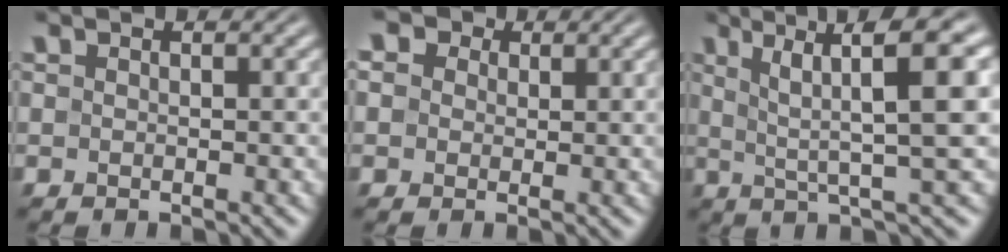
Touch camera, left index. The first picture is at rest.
{"total": 6.3, "force": [3.0, 4.6, 3.1], "torque": [-0.060, 0.030, 0.010]}
{"total": 9.0, "force": [3.1, 1.6, 8.3], "torque": [-0.116, 0.017, 0.052]}